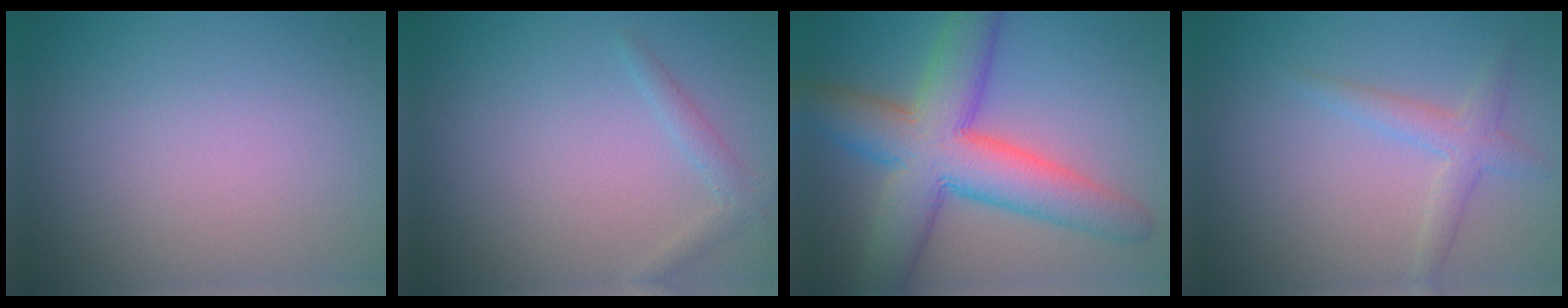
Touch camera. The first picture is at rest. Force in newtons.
{"total": 1.4, "press": 1.4, "slide": 0.0}
{"total": 10.4, "press": 10.4, "slide": 0.5}
{"total": 2.2, "press": 2.2, "slide": 0.1}